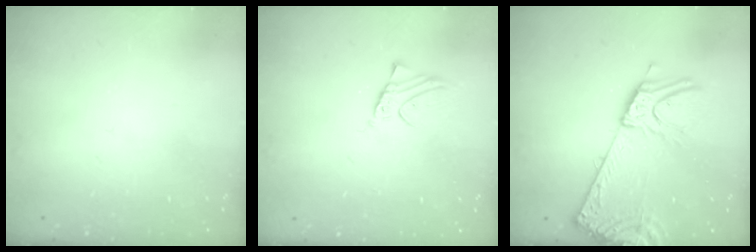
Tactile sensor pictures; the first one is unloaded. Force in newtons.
{"total": 2.5, "press": 2.5, "slide": 0.1}
{"total": 14.6, "press": 14.1, "slide": 3.5}